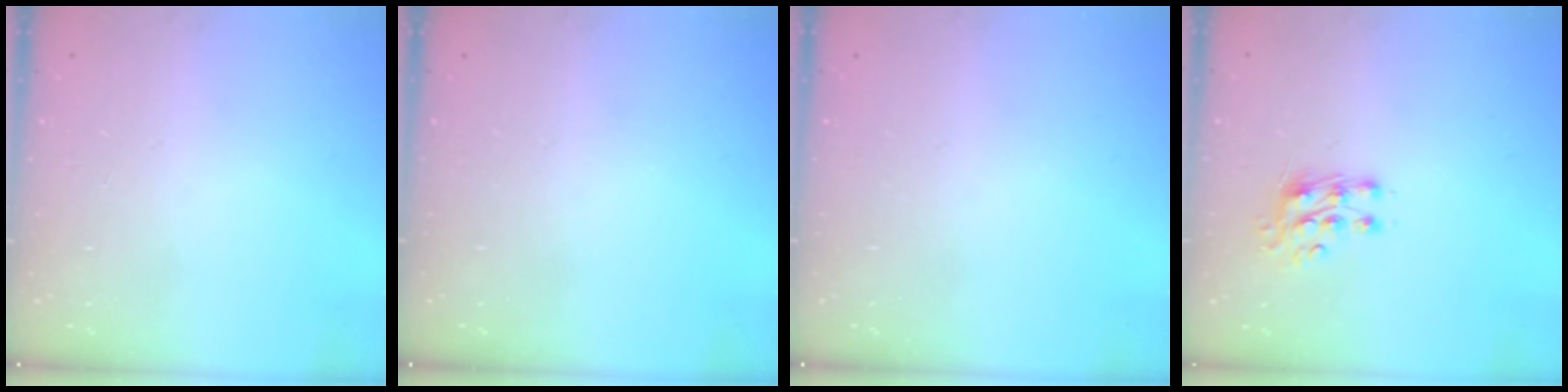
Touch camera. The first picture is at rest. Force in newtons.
{"total": 0.0}
{"total": 0.0}
{"total": 7.8, "press": 7.7, "slide": 0.8}